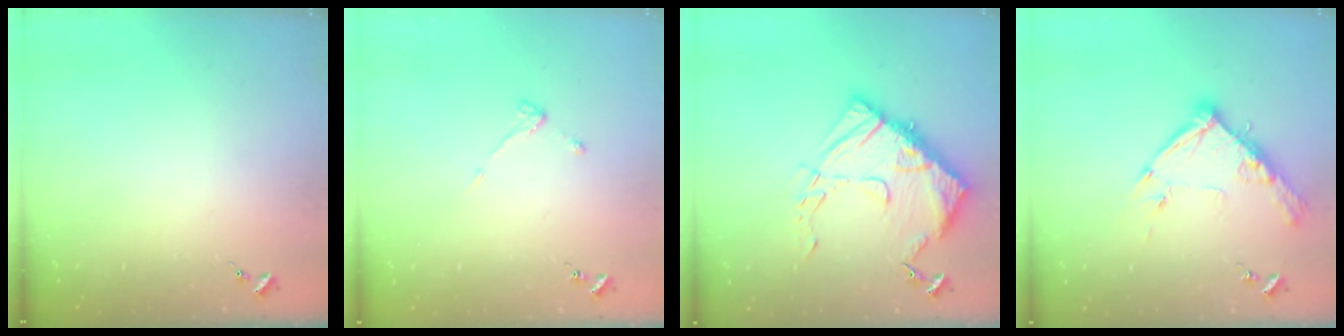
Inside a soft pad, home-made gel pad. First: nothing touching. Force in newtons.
{"total": 3.6, "press": 3.5, "slide": 0.6}
{"total": 15.2, "press": 15.1, "slide": 1.4}
{"total": 13.3, "press": 13.2, "slide": 1.2}